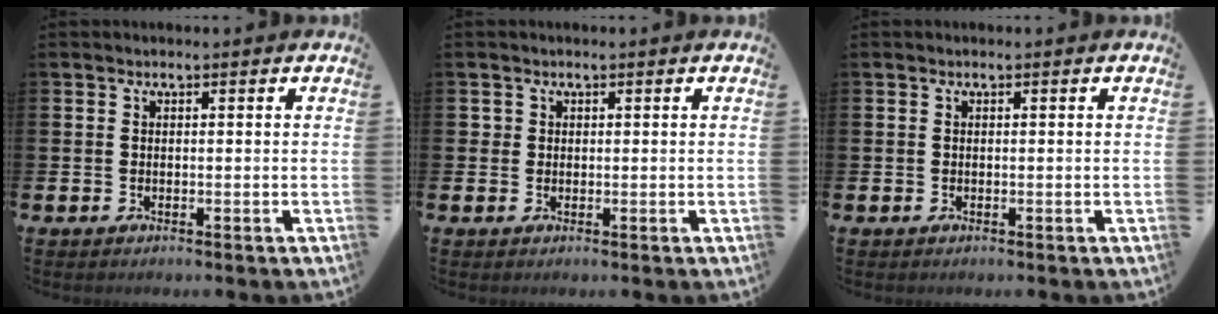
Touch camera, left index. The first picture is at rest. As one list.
[{"total": 1.0, "force": [0.6, 0.8, 0.0], "torque": [0.014, 0.000, 0.007]}, {"total": 0.0}]